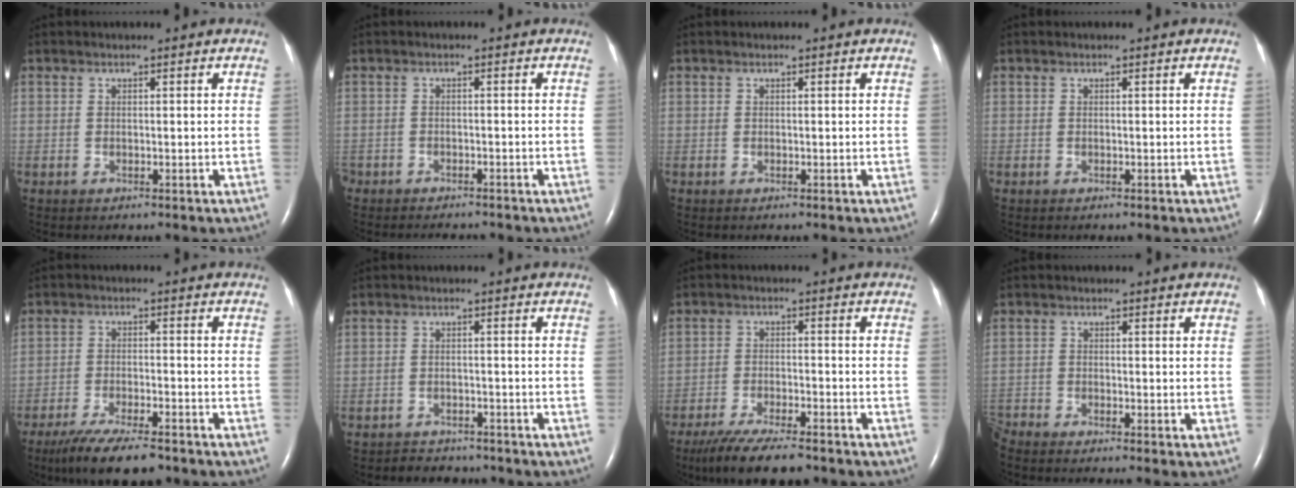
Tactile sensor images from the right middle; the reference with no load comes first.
{"total": 4.9, "force": [-4.4, 1.6, 1.4], "torque": [-0.018, -0.004, -0.059]}
{"total": 0.0}
{"total": 0.0}
{"total": 10.4, "force": [-8.3, 1.6, 6.1], "torque": [-0.106, -0.026, -0.135]}
{"total": 4.7, "force": [-4.3, 1.9, 0.2], "torque": [-0.009, 0.001, -0.058]}
{"total": 10.5, "force": [-8.7, 1.4, 5.7], "torque": [-0.100, -0.028, -0.141]}
{"total": 3.9, "force": [-3.7, -0.9, 0.9], "torque": [-0.013, -0.013, -0.066]}